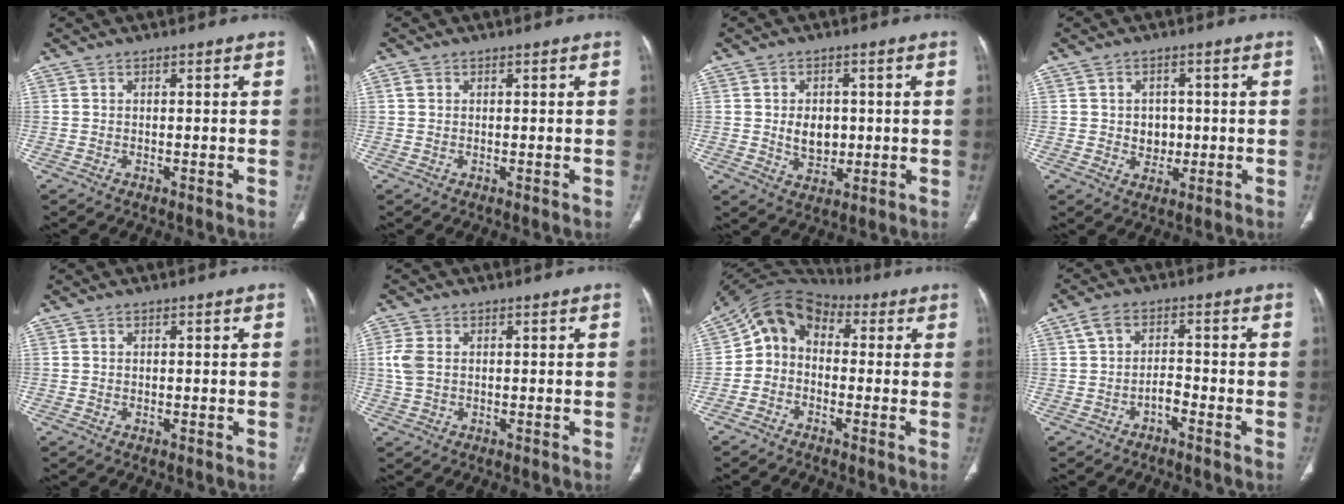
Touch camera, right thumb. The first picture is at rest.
{"total": 1.1, "force": [0.4, 0.9, 0.5], "torque": [-0.004, 0.003, 0.007]}
{"total": 6.4, "force": [0.1, 4.9, 4.1], "torque": [-0.040, -0.002, 0.009]}
{"total": 4.6, "force": [-0.1, 3.9, 2.3], "torque": [-0.008, 0.004, 0.003]}
{"total": 0.0}
{"total": 3.8, "force": [0.3, 2.7, 2.6], "torque": [-0.071, 0.005, 0.006]}
{"total": 9.5, "force": [-0.1, 7.8, 5.4], "torque": [-0.075, 0.042, -0.021]}
{"total": 3.9, "force": [-1.5, 2.3, 2.7], "torque": [-0.044, 0.024, -0.033]}